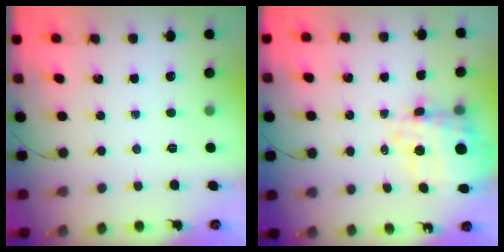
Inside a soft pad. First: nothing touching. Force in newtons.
{"total": 8.2, "press": 7.6, "slide": 3.0}